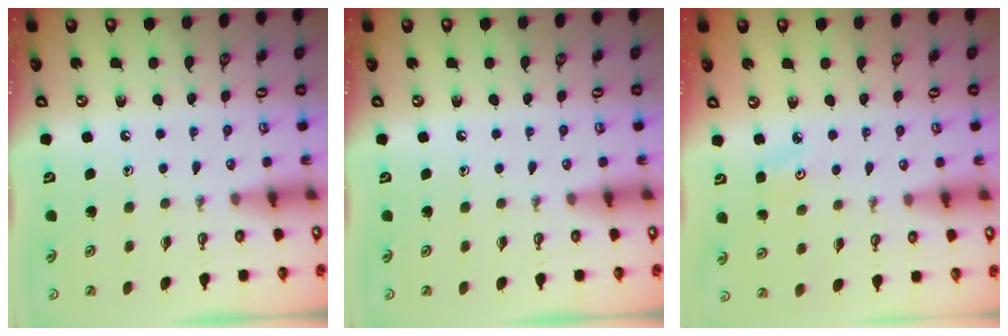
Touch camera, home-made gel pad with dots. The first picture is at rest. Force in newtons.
{"total": 0.0}
{"total": 2.8, "press": 2.8, "slide": 0.4}